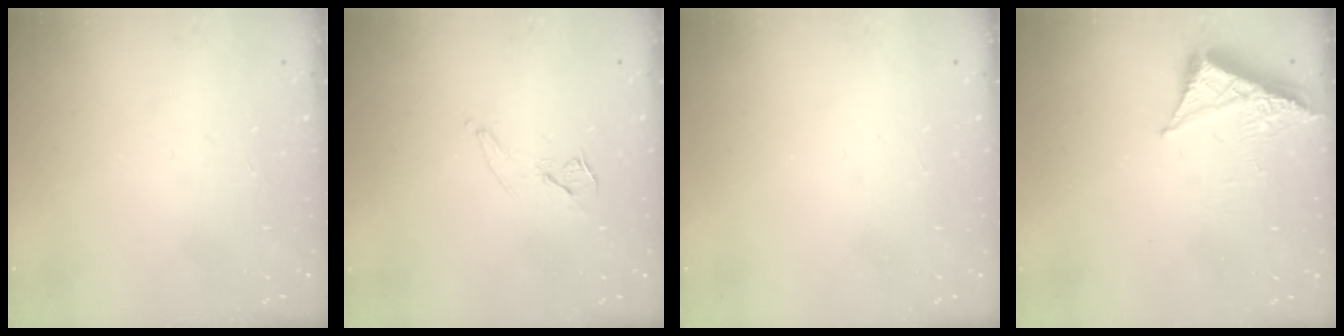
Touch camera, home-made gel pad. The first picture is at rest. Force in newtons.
{"total": 7.4, "press": 6.8, "slide": 3.1}
{"total": 1.5, "press": 1.5, "slide": 0.1}
{"total": 6.0, "press": 5.9, "slide": 0.8}